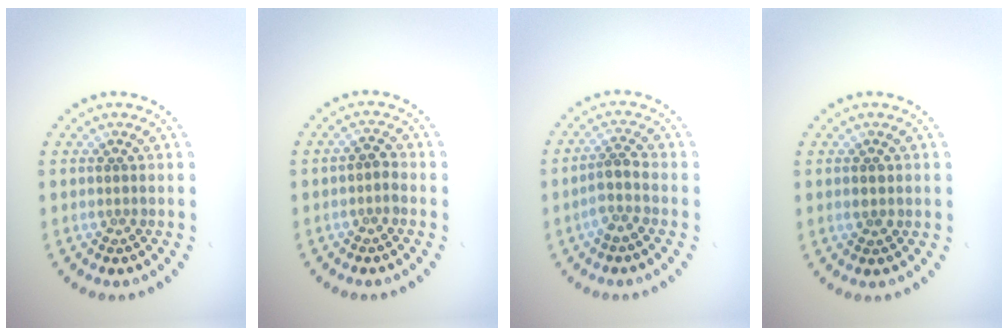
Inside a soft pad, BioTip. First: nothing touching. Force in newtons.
{"total": 1.1, "press": 1.0, "slide": 0.5}
{"total": 2.1, "press": 1.6, "slide": 1.3}
{"total": 1.0, "press": 1.0, "slide": 0.1}